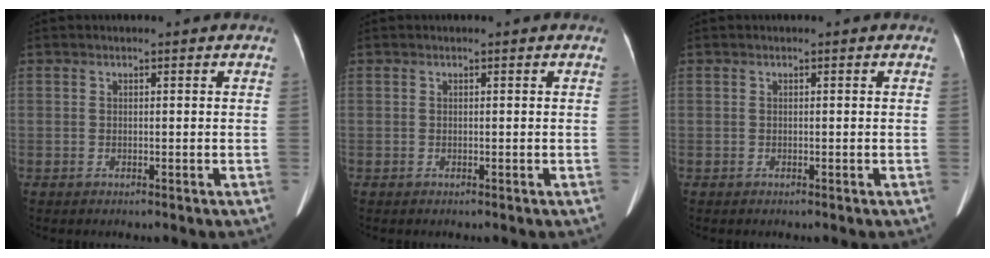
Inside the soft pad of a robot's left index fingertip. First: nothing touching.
{"total": 0.0}
{"total": 0.0}